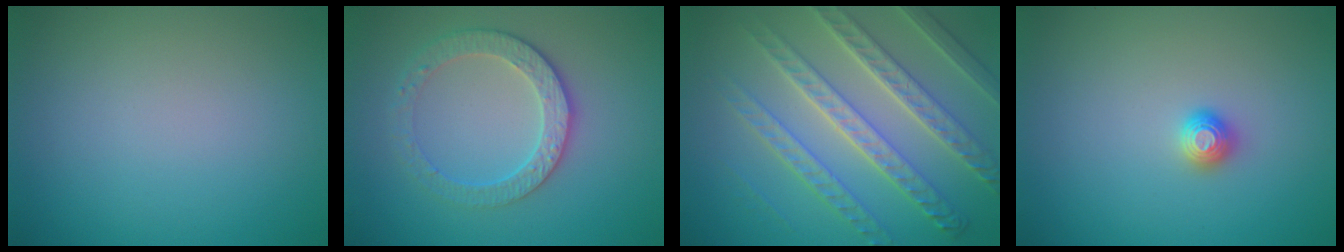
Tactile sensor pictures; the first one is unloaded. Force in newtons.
{"total": 3.3, "press": 3.1, "slide": 1.2}
{"total": 6.2, "press": 5.6, "slide": 2.7}
{"total": 1.1, "press": 1.1, "slide": 0.1}